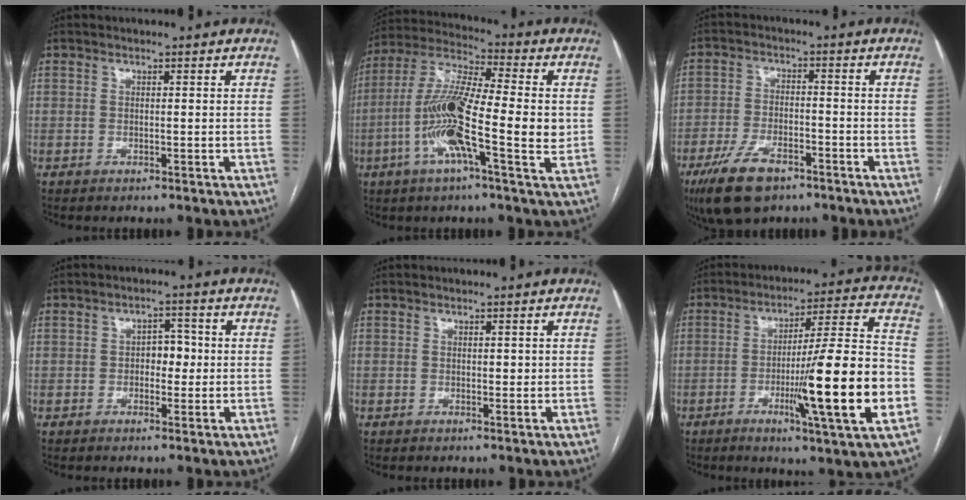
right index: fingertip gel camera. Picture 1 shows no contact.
{"total": 15.8, "force": [-2.5, 2.1, 15.4], "torque": [-0.301, 0.000, -0.056]}
{"total": 9.5, "force": [-6.0, 4.3, 5.9], "torque": [-0.120, -0.007, -0.103]}
{"total": 3.5, "force": [-0.1, 2.2, 2.7], "torque": [-0.033, 0.011, -0.002]}
{"total": 0.8, "force": [0.2, 0.5, 0.6], "torque": [-0.007, 0.000, 0.005]}
{"total": 18.9, "force": [-5.1, -0.3, 18.2], "torque": [-0.264, -0.007, -0.079]}